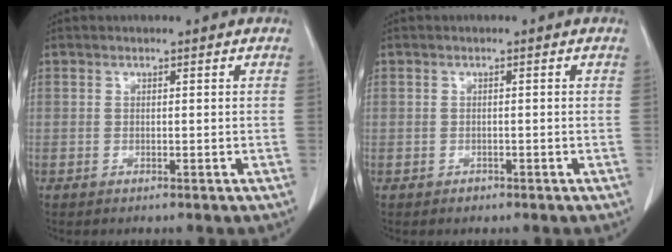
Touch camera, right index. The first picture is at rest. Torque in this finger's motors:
{"motor_torque": [-0.85, -0.53, -0.47, -0.14]}